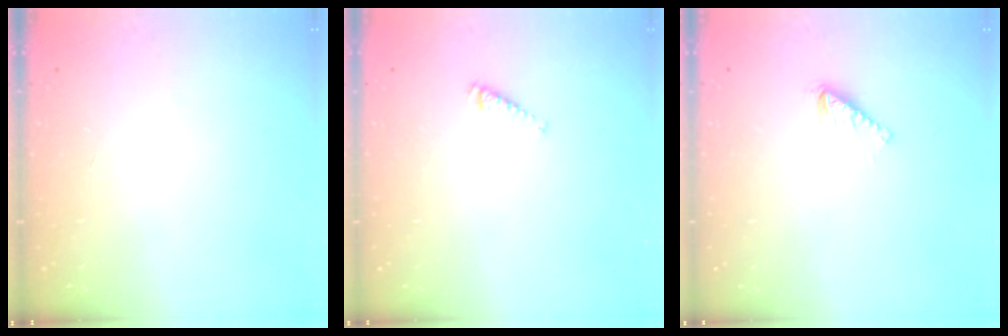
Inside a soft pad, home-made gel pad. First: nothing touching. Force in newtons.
{"total": 3.0, "press": 2.9, "slide": 0.4}
{"total": 1.8, "press": 1.8, "slide": 0.1}